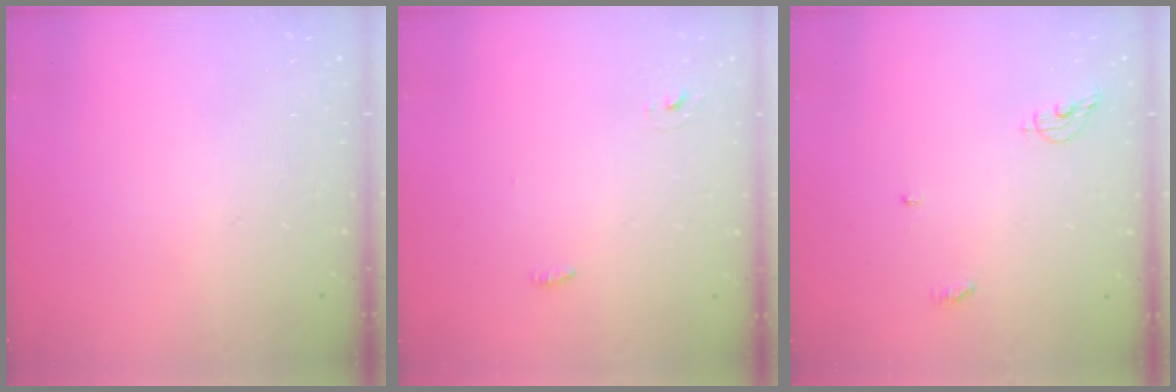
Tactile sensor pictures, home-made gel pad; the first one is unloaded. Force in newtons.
{"total": 3.1, "press": 2.8, "slide": 1.2}
{"total": 6.3, "press": 6.3, "slide": 0.2}